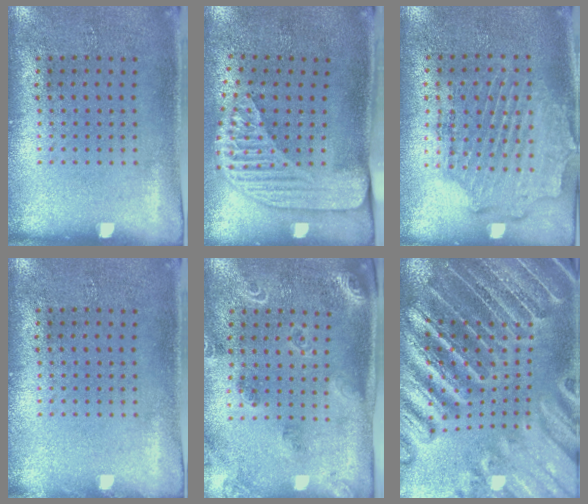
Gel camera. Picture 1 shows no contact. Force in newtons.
{"total": 2.3, "press": 1.8, "slide": 1.5}
{"total": 1.8, "press": 1.6, "slide": 0.9}
{"total": 0.6, "press": 0.6, "slide": 0.1}
{"total": 1.8, "press": 1.8, "slide": 0.4}
{"total": 4.3, "press": 4.1, "slide": 1.4}